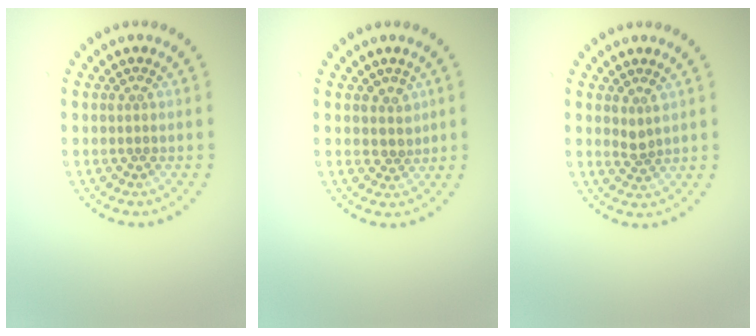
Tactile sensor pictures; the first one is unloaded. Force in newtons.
{"total": 1.7, "press": 1.3, "slide": 1.1}
{"total": 1.2, "press": 1.0, "slide": 0.8}